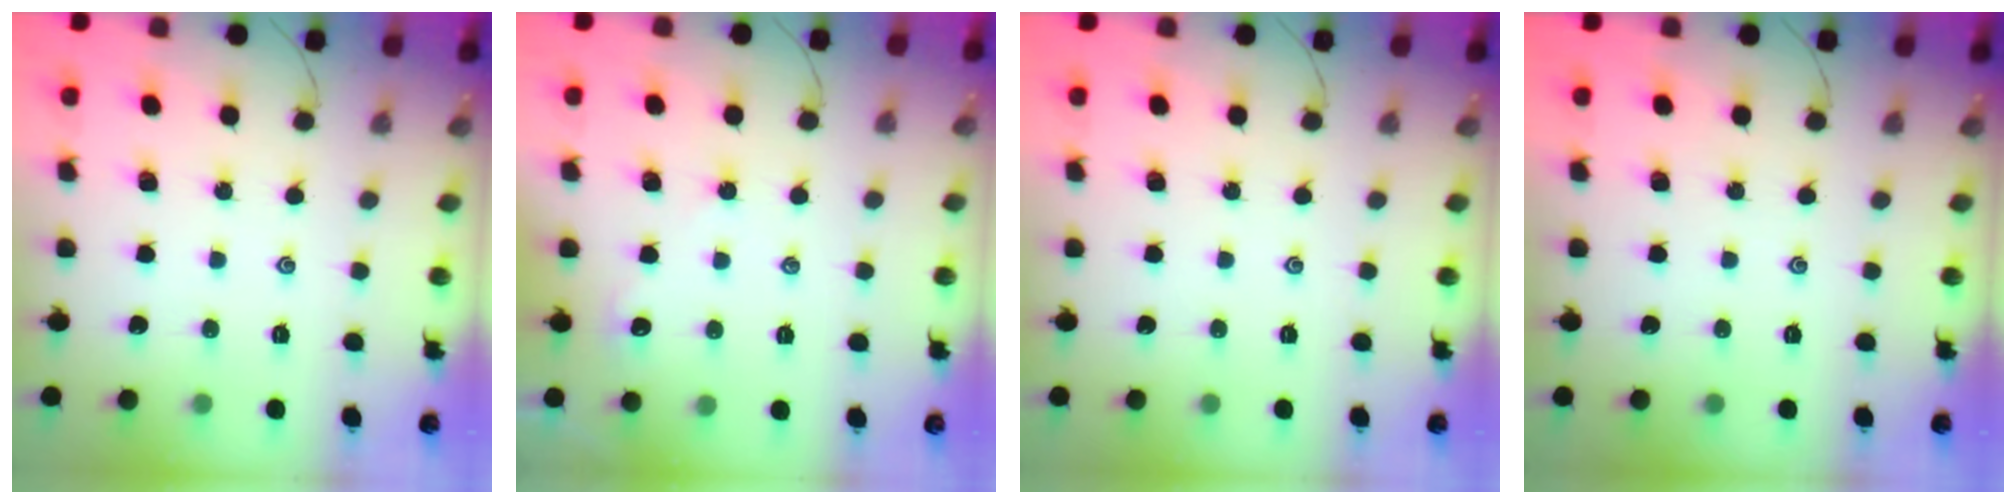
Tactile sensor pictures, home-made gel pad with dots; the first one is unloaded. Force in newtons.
{"total": 2.0, "press": 2.0, "slide": 0.3}
{"total": 0.0}
{"total": 0.0}